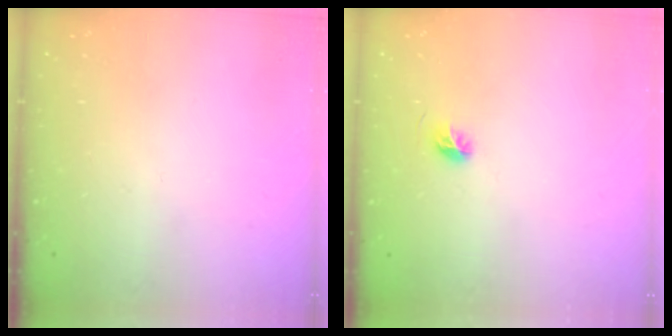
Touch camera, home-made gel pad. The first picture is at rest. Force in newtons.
{"total": 5.3, "press": 5.2, "slide": 1.0}